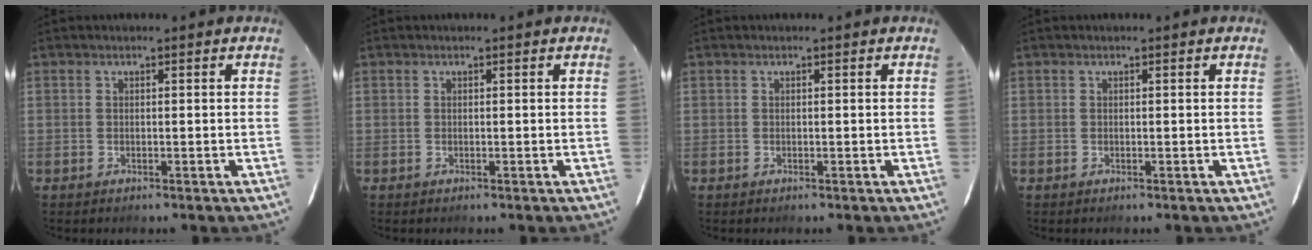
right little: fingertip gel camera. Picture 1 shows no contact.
{"total": 0.0}
{"total": 0.0}
{"total": 0.0}